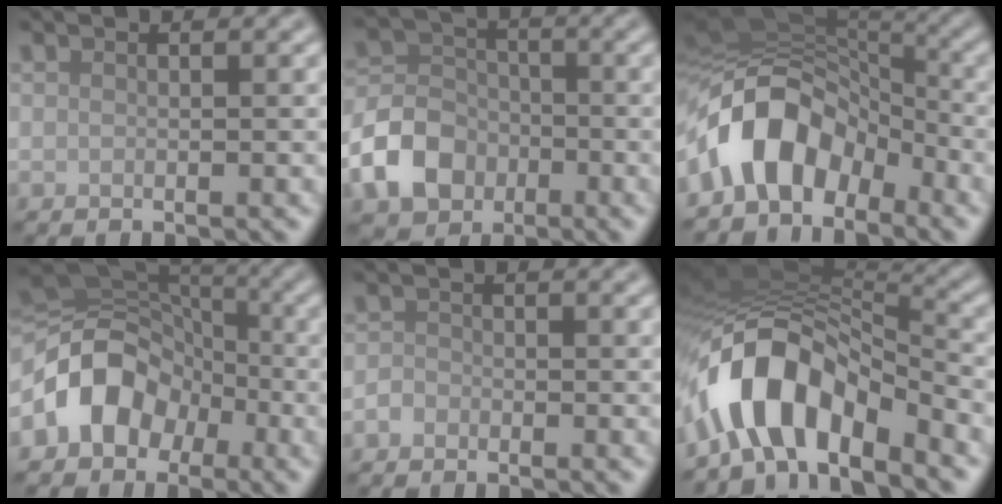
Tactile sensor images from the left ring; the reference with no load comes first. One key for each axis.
{"total": 6.0, "fx": -2.7, "fy": 4.7, "fz": 2.7, "tx": -0.057, "ty": 0.002, "tz": -0.065}
{"total": 9.7, "fx": -4.7, "fy": 6.2, "fz": 5.7, "tx": -0.093, "ty": 0.015, "tz": -0.099}
{"total": 7.6, "fx": -3.0, "fy": 5.9, "fz": 3.7, "tx": -0.051, "ty": 0.011, "tz": -0.068}
{"total": 1.1, "fx": -0.7, "fy": 0.7, "fz": 0.2, "tx": 0.000, "ty": 0.001, "tz": -0.017}
{"total": 9.4, "fx": -5.4, "fy": 4.5, "fz": 6.3, "tx": -0.108, "ty": 0.005, "tz": -0.100}